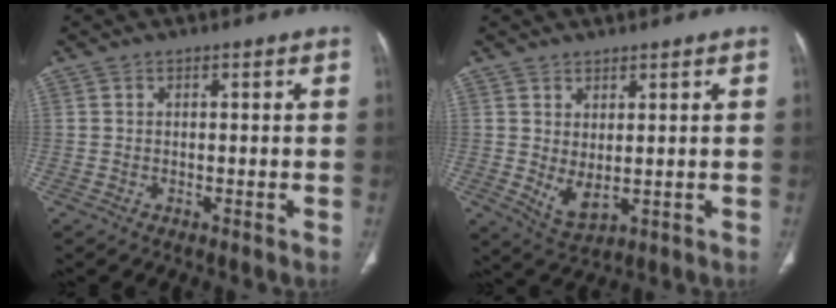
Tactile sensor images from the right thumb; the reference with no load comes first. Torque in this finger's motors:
{"motor_torque": [1.38, 3.63, 0.39, 0.47, 0.09]}